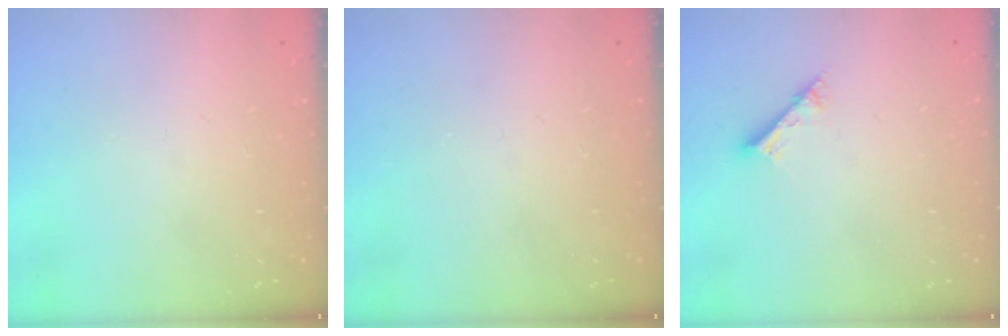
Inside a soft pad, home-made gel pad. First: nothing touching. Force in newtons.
{"total": 0.0}
{"total": 2.6, "press": 2.6, "slide": 0.2}